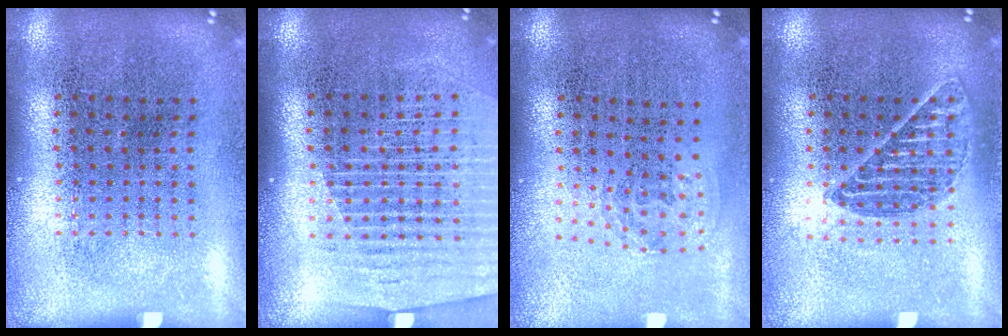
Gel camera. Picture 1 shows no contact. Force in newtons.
{"total": 1.5, "press": 1.4, "slide": 0.5}
{"total": 1.0, "press": 0.6, "slide": 0.8}
{"total": 1.1, "press": 1.1, "slide": 0.5}